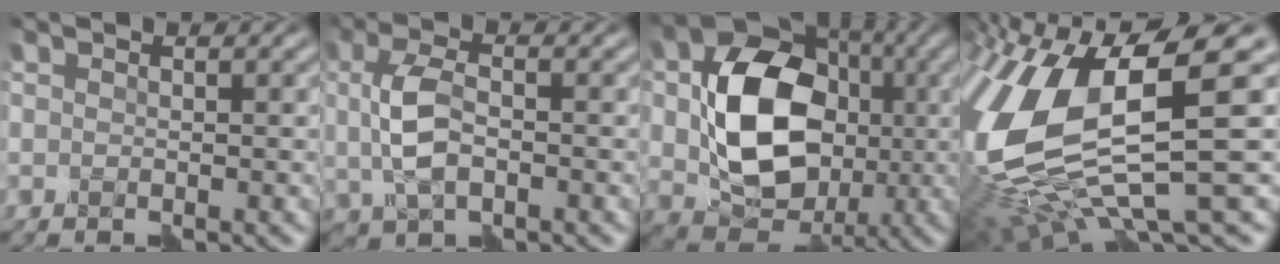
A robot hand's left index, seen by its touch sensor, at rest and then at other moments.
{"total": 4.1, "force": [0.1, 2.2, 3.5], "torque": [-0.080, 0.004, -0.001]}
{"total": 11.7, "force": [-0.3, 8.7, 7.8], "torque": [-0.137, 0.000, 0.001]}
{"total": 14.7, "force": [-0.1, 5.6, 13.6], "torque": [-0.294, -0.010, 0.009]}